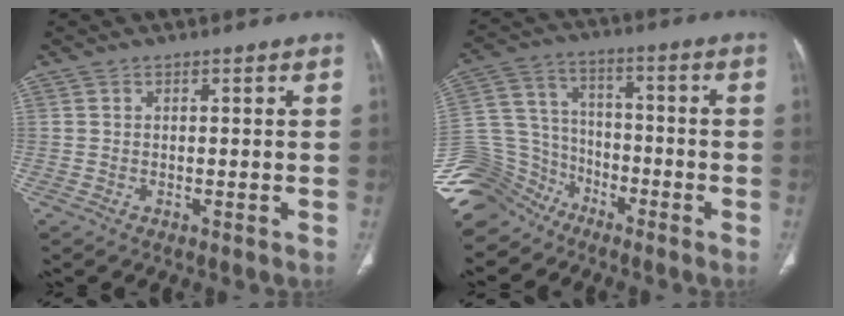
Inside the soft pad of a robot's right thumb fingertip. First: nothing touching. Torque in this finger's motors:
{"motor_torque": [0.32, -0.21, -0.84, -0.68, -0.16]}